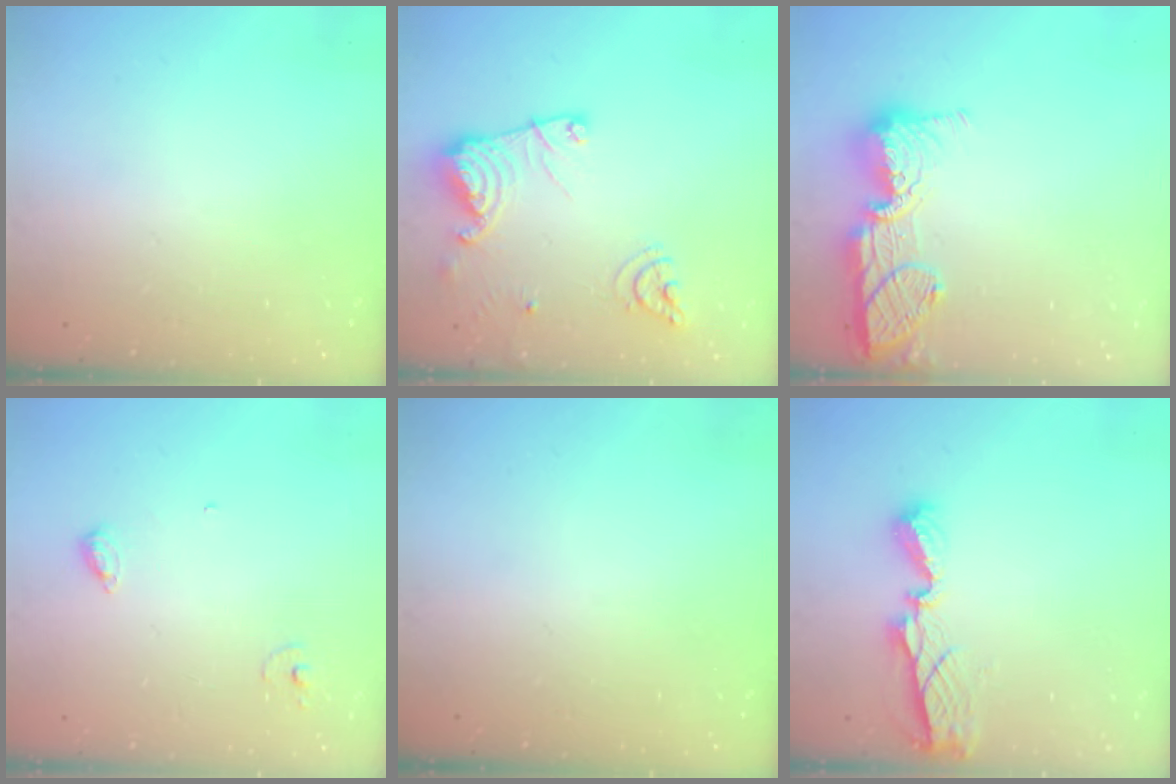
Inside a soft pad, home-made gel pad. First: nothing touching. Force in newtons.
{"total": 15.2, "press": 15.1, "slide": 1.8}
{"total": 16.3, "press": 16.3, "slide": 1.3}
{"total": 6.4, "press": 6.4, "slide": 0.5}
{"total": 0.0}
{"total": 7.5, "press": 7.5, "slide": 0.5}